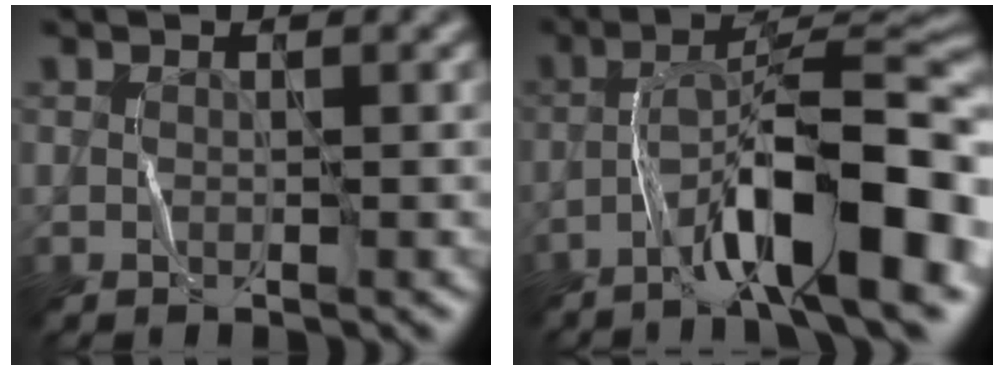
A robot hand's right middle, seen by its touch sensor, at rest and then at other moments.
{"total": 12.3, "force": [-5.8, 3.0, 10.4], "torque": [-0.162, 0.026, -0.086]}